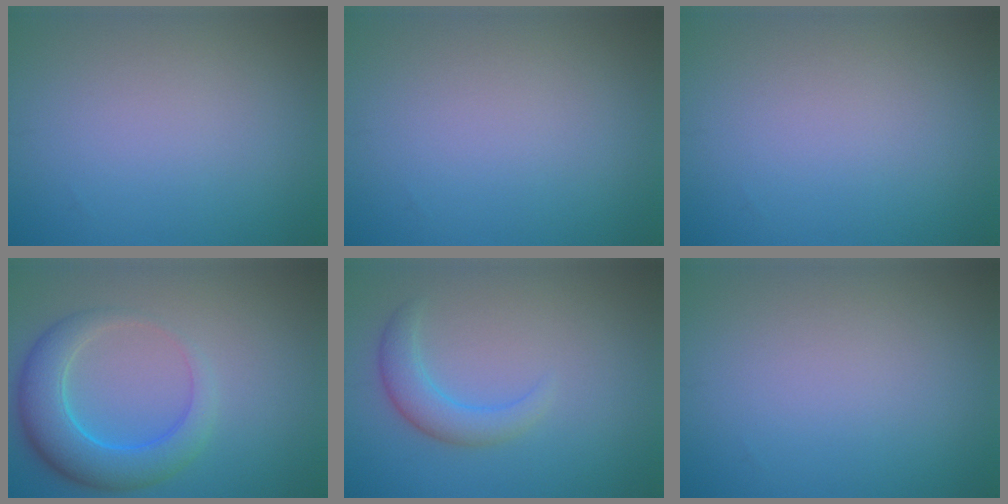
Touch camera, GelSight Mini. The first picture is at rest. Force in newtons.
{"total": 0.0}
{"total": 0.0}
{"total": 5.7, "press": 5.7, "slide": 0.4}
{"total": 2.8, "press": 2.8, "slide": 0.1}
{"total": 0.0}